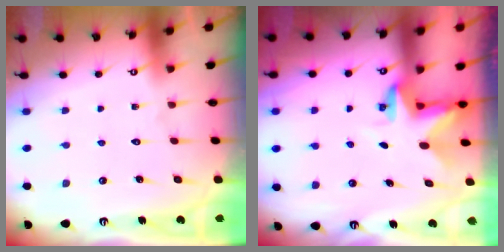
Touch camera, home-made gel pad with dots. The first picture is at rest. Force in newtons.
{"total": 2.8, "press": 2.8, "slide": 0.2}